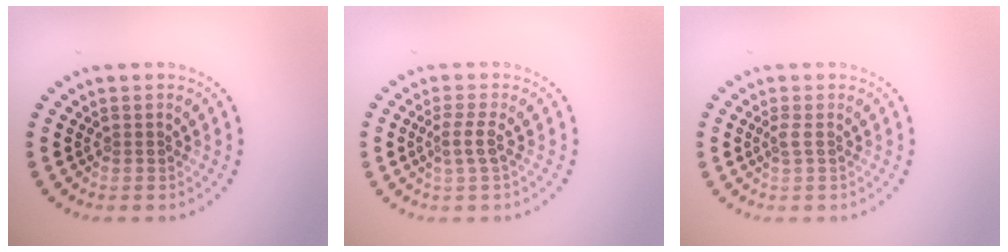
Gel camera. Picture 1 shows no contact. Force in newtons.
{"total": 1.7, "press": 1.3, "slide": 1.1}
{"total": 0.8, "press": 0.6, "slide": 0.5}